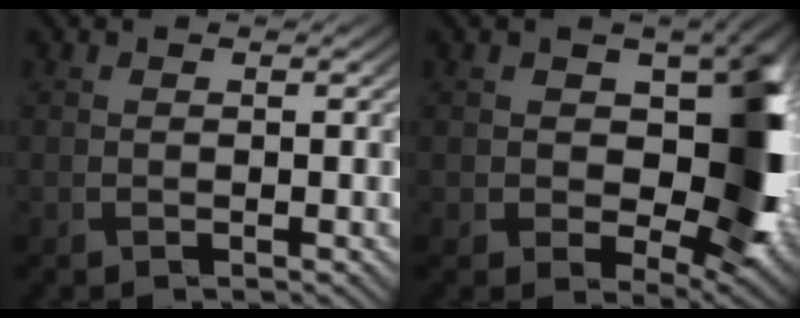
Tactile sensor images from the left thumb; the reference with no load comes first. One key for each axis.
{"total": 11.2, "fx": 0.1, "fy": 7.5, "fz": 8.4, "tx": -0.115, "ty": -0.008, "tz": -0.006}